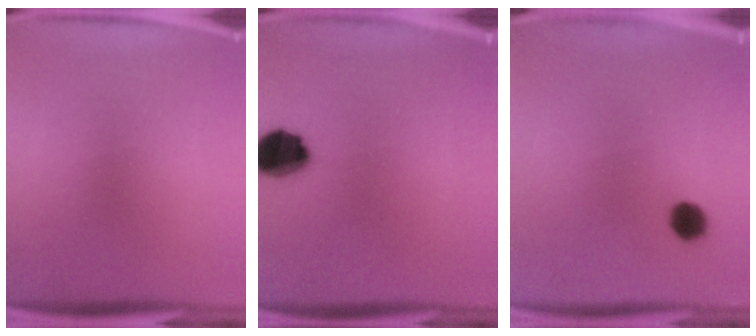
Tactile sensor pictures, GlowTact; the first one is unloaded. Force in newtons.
{"total": 10.8}
{"total": 3.8}